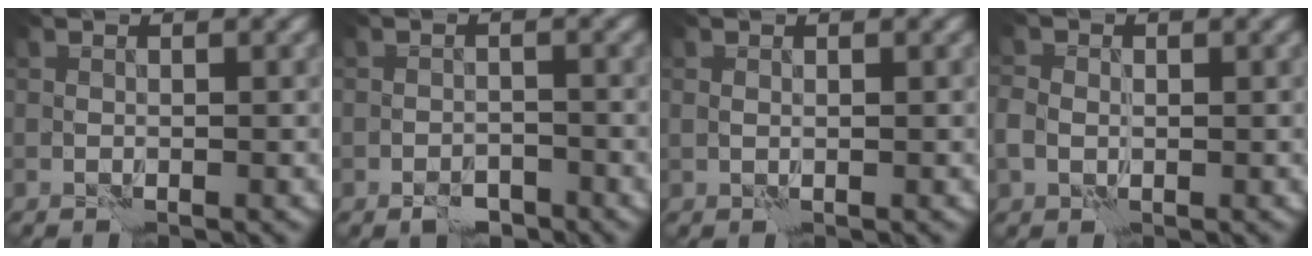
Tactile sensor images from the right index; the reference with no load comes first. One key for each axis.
{"total": 2.1, "fx": -1.7, "fy": 1.0, "fz": 0.8, "tx": -0.009, "ty": 0.000, "tz": -0.030}
{"total": 0.6, "fx": 0.4, "fy": 0.3, "fz": 0.2, "tx": -0.005, "ty": -0.002, "tz": 0.008}
{"total": 2.3, "fx": -0.1, "fy": 1.9, "fz": 1.3, "tx": -0.028, "ty": -0.005, "tz": -0.003}